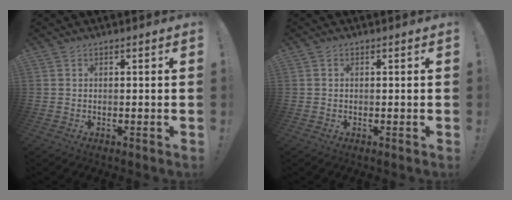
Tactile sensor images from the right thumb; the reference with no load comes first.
{"total": 0.0}